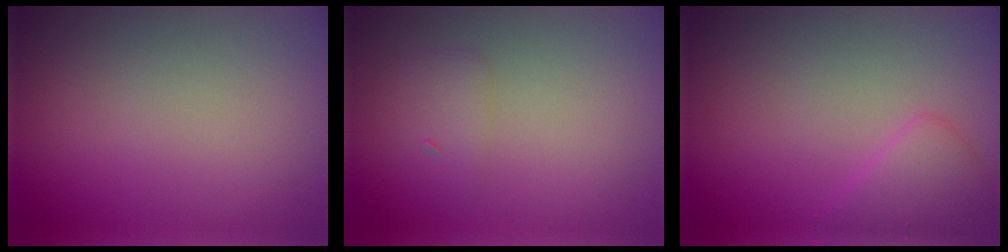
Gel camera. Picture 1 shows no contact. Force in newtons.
{"total": 1.5, "press": 1.5, "slide": 0.1}
{"total": 2.6, "press": 2.6, "slide": 0.2}